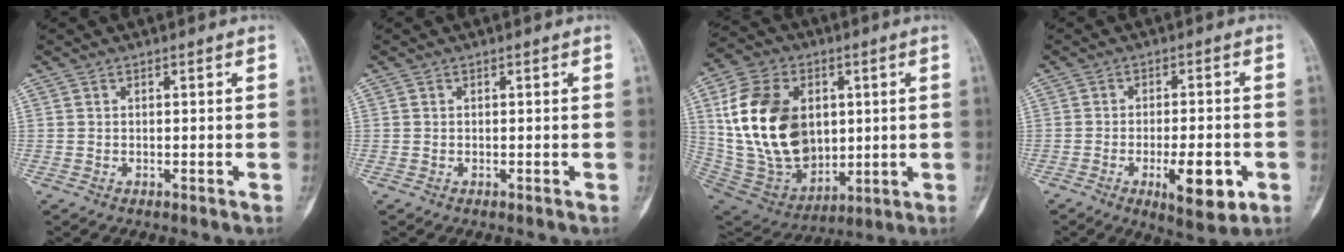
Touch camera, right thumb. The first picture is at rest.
{"total": 0.0}
{"total": 23.9, "force": [3.7, 16.8, 16.6], "torque": [-0.293, -0.010, 0.090]}
{"total": 9.4, "force": [-3.2, 3.2, 8.2], "torque": [-0.113, 0.003, -0.041]}